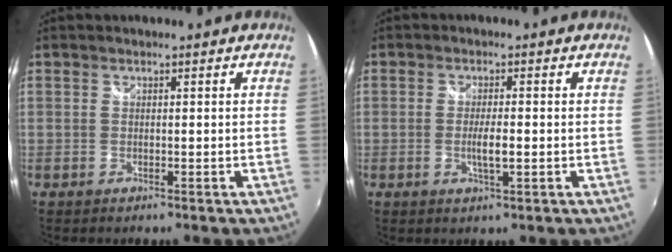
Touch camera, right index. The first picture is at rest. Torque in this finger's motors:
{"motor_torque": [0.73, -0.07, 0.29, 0.06]}